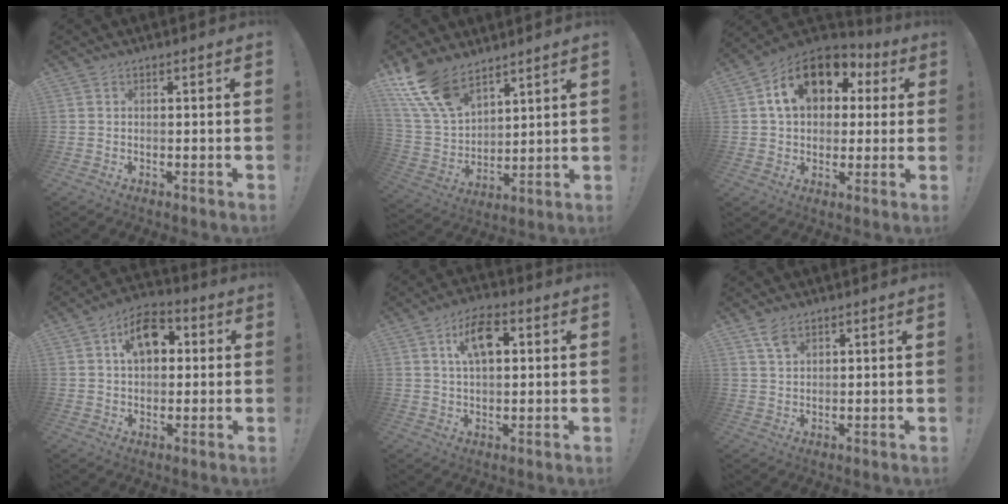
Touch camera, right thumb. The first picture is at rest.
{"total": 15.5, "force": [11.2, 7.7, 7.5], "torque": [-0.175, -0.071, 0.212]}
{"total": 17.1, "force": [6.1, 11.7, 10.8], "torque": [-0.165, -0.008, 0.112]}
{"total": 11.0, "force": [3.5, 7.5, 7.3], "torque": [-0.099, 0.003, 0.062]}
{"total": 10.0, "force": [3.4, 5.6, 7.7], "torque": [-0.111, 0.004, 0.057]}
{"total": 4.5, "force": [3.0, 2.0, 2.7], "torque": [-0.043, -0.015, 0.054]}